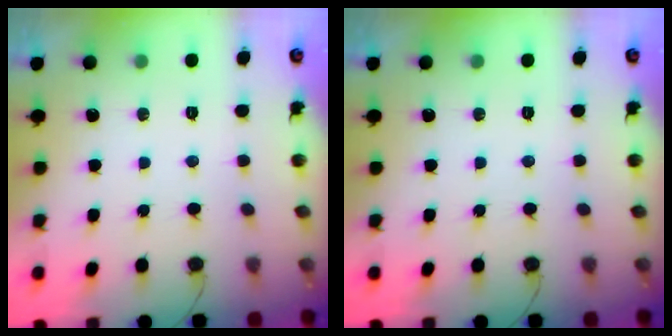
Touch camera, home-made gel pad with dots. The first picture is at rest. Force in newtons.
{"total": 0.0}